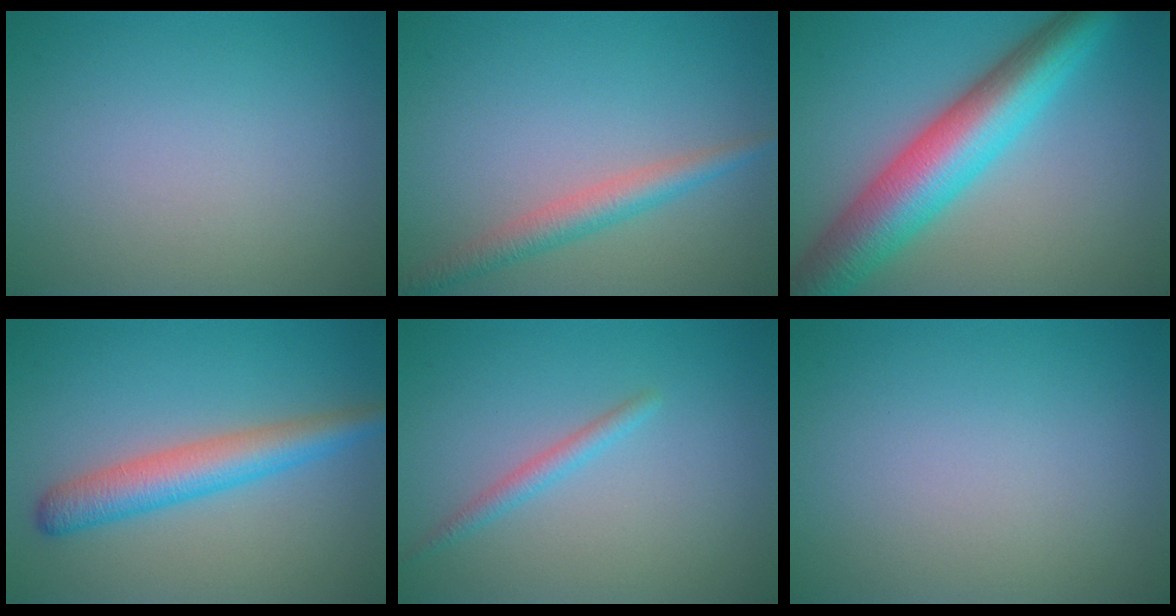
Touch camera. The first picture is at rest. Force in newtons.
{"total": 2.8, "press": 2.8, "slide": 0.1}
{"total": 9.5, "press": 9.5, "slide": 0.4}
{"total": 4.5, "press": 4.5, "slide": 0.1}
{"total": 1.4, "press": 1.4, "slide": 0.1}
{"total": 0.0}